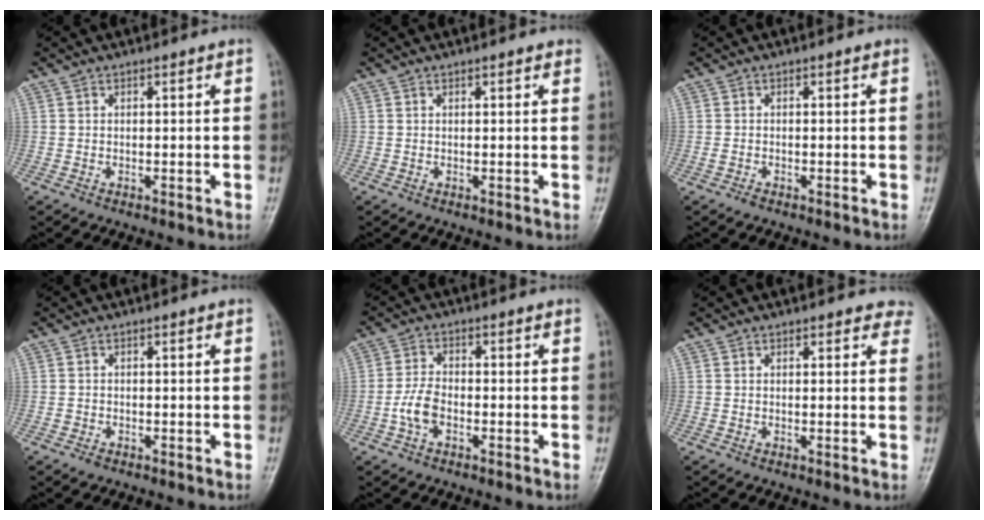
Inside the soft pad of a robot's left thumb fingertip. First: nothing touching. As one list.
[{"total": 0.9, "force": [0.6, 0.4, 0.5], "torque": [-0.007, -0.002, 0.004]}, {"total": 0.8, "force": [-0.7, 0.3, 0.3], "torque": [-0.010, 0.002, -0.014]}, {"total": 1.1, "force": [-0.8, 0.7, 0.3], "torque": [-0.001, 0.003, -0.015]}, {"total": 4.6, "force": [-1.7, 2.6, 3.3], "torque": [-0.066, 0.013, -0.038]}, {"total": 3.4, "force": [2.9, 1.7, 0.8], "torque": [0.026, -0.009, 0.015]}]